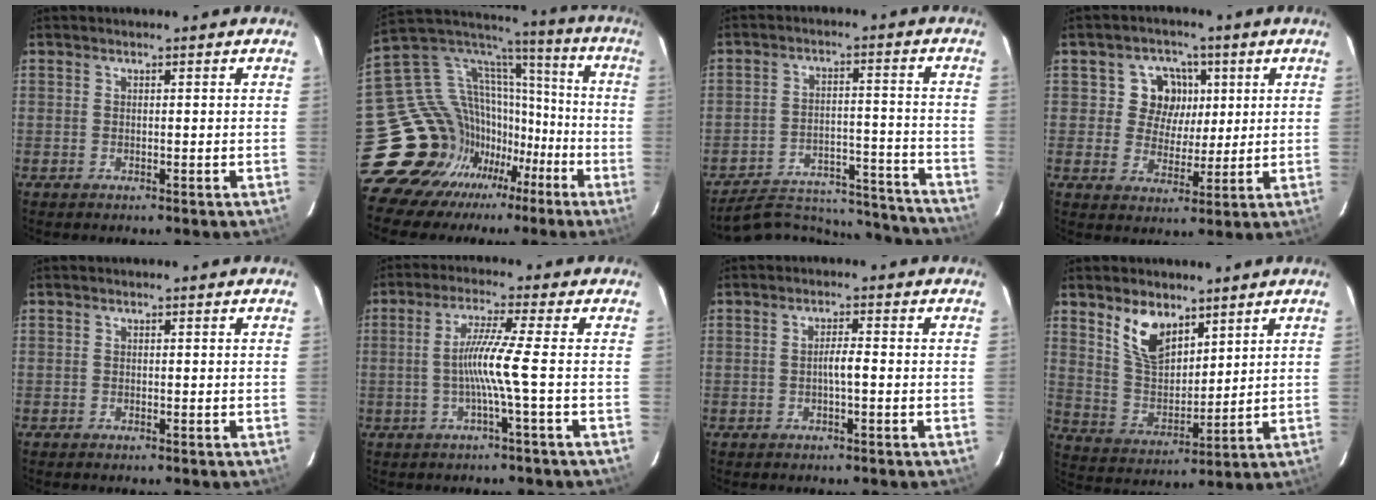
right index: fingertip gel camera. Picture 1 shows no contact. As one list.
[{"total": 18.4, "force": [-10.4, 14.4, 4.8], "torque": [-0.099, 0.069, -0.174]}, {"total": 22.1, "force": [-20.6, 6.0, 5.2], "torque": [-0.097, 0.032, -0.264]}, {"total": 7.7, "force": [1.9, 7.1, 2.2], "torque": [-0.044, 0.010, 0.029]}, {"total": 0.0}, {"total": 6.4, "force": [-1.3, -2.0, 6.0], "torque": [-0.127, -0.003, -0.024]}, {"total": 2.1, "force": [-0.6, 0.2, 2.0], "torque": [-0.039, 0.006, -0.011]}, {"total": 10.0, "force": [6.3, 5.2, 5.8], "torque": [-0.108, 0.009, 0.130]}]